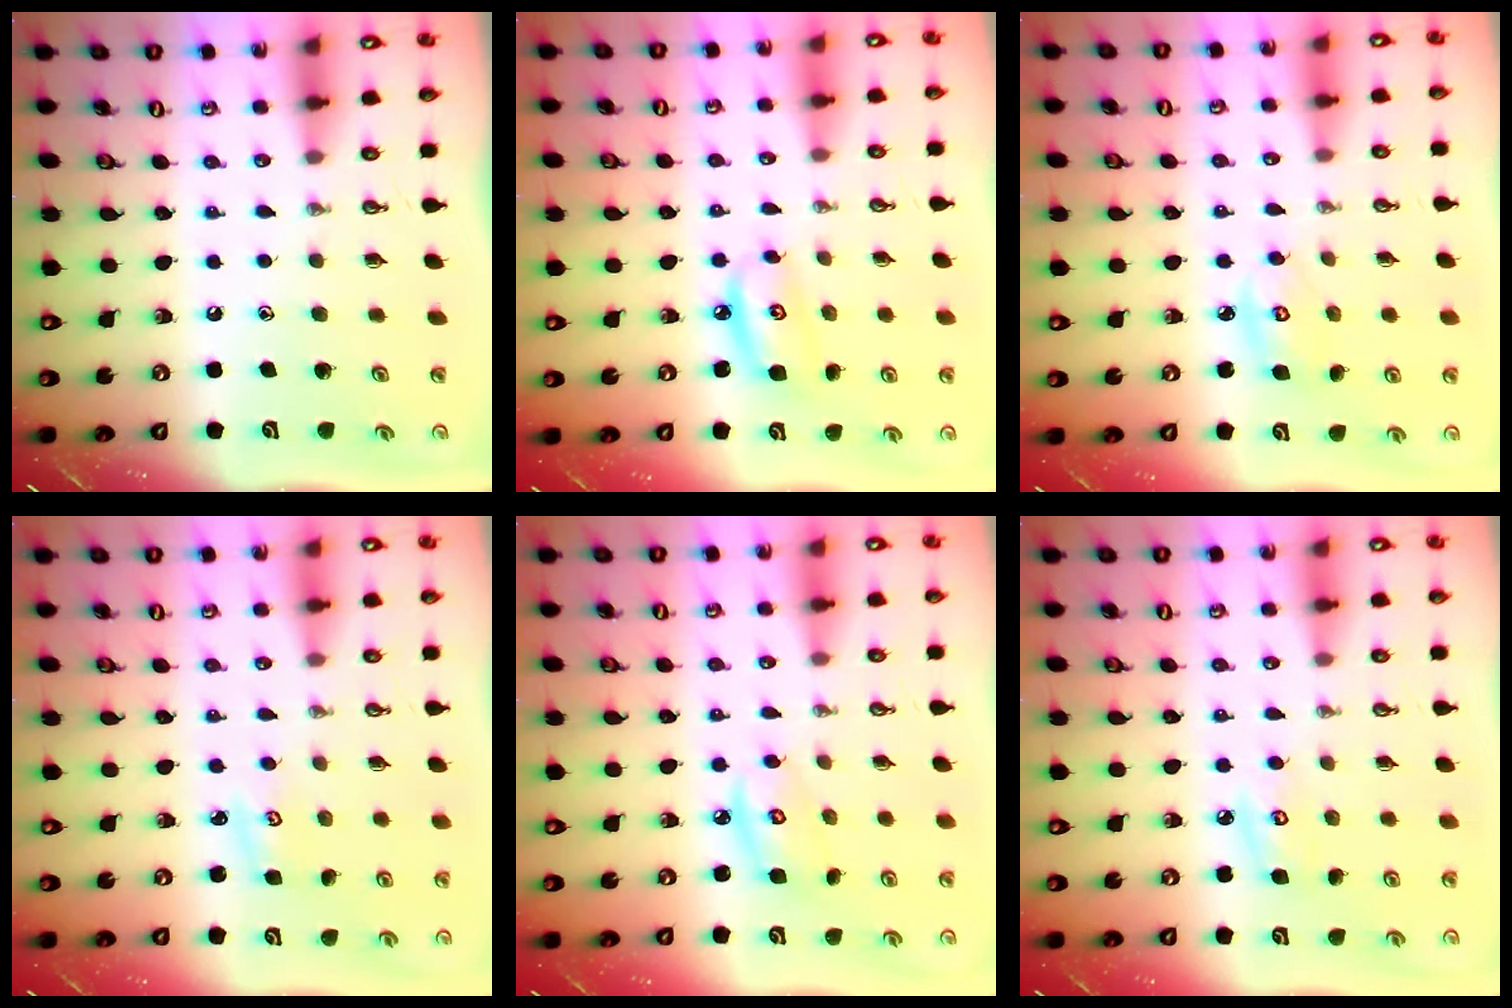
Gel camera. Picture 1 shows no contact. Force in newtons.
{"total": 6.8, "press": 6.8, "slide": 0.5}
{"total": 4.7, "press": 4.6, "slide": 0.3}
{"total": 2.6, "press": 2.6, "slide": 0.2}
{"total": 5.5, "press": 5.5, "slide": 0.3}
{"total": 5.6, "press": 5.6, "slide": 0.4}